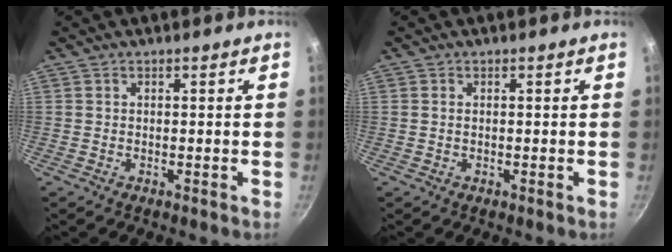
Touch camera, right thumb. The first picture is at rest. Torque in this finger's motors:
{"motor_torque": [-0.29, 0.21, -0.48, 0.33, 0.03]}